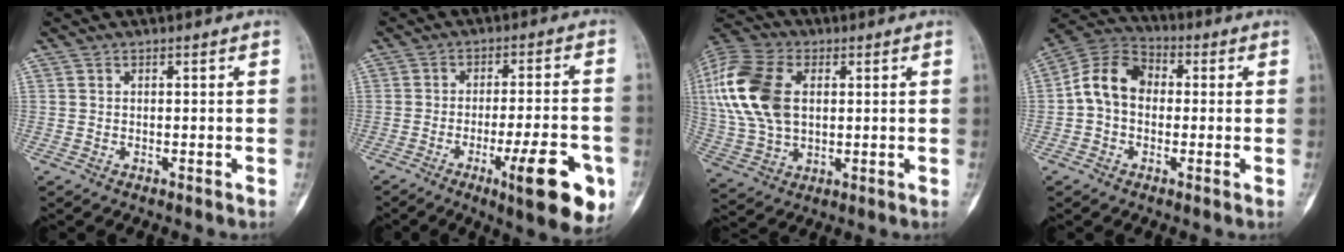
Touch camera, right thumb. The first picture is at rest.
{"total": 15.0, "force": [-6.1, 3.4, 13.3], "torque": [-0.173, 0.010, -0.077]}
{"total": 19.3, "force": [3.8, 12.4, 14.3], "torque": [-0.328, 0.007, 0.066]}
{"total": 10.1, "force": [0.0, 7.6, 6.7], "torque": [-0.106, 0.033, -0.014]}